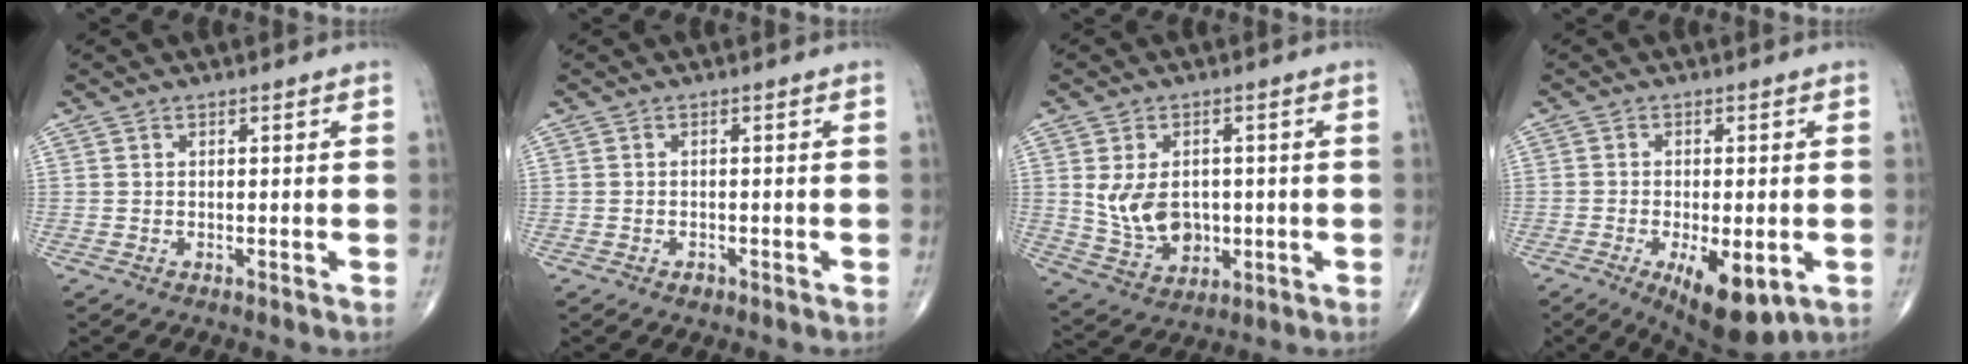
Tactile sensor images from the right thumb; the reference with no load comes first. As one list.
[{"total": 1.2, "force": [-0.7, 0.8, 0.5], "torque": [-0.006, 0.004, -0.010]}, {"total": 10.0, "force": [0.3, 7.2, 7.0], "torque": [-0.101, -0.005, 0.023]}, {"total": 10.9, "force": [-4.0, 4.6, 9.0], "torque": [-0.127, -0.011, -0.053]}]